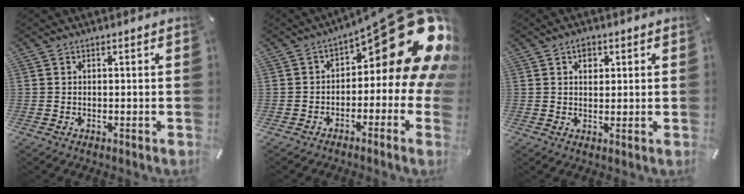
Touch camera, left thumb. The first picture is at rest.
{"total": 21.1, "force": [8.7, 8.2, 17.3], "torque": [-0.213, -0.063, 0.149]}
{"total": 2.7, "force": [1.1, 2.1, 1.3], "torque": [-0.003, -0.005, 0.014]}